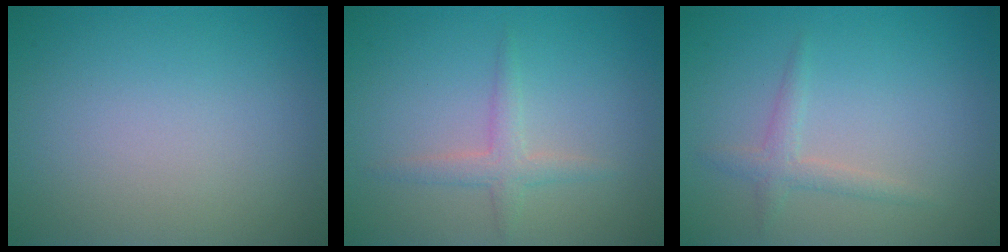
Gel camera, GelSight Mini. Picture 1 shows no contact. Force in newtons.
{"total": 1.9, "press": 1.9, "slide": 0.1}
{"total": 1.6, "press": 1.6, "slide": 0.0}